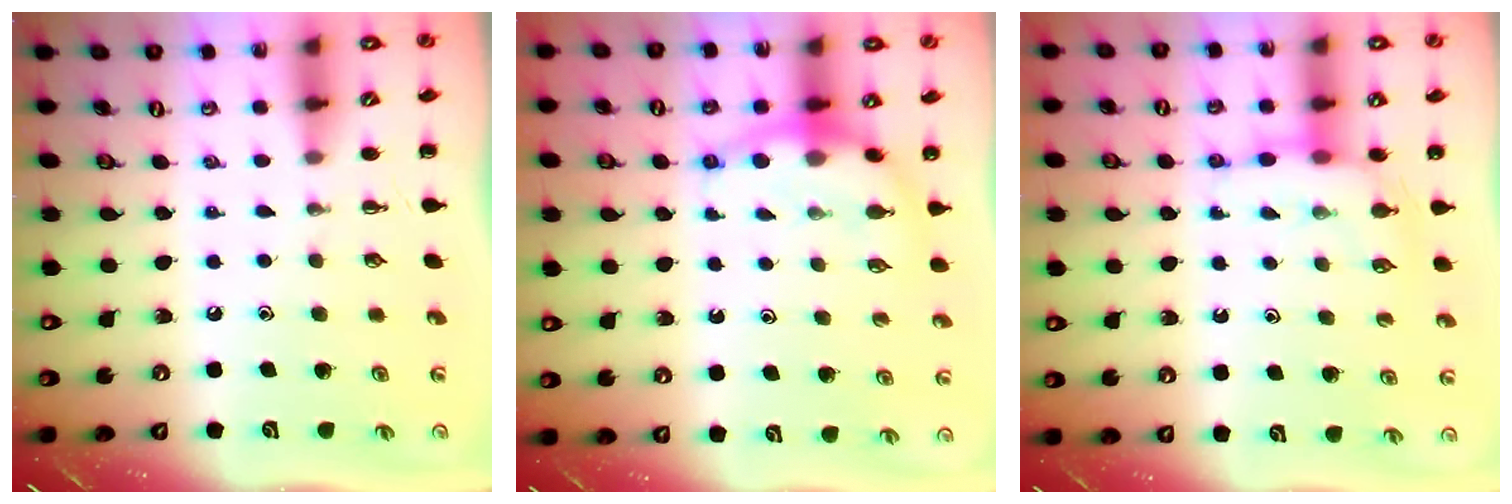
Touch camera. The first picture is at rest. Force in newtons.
{"total": 7.3, "press": 7.2, "slide": 1.3}
{"total": 7.9, "press": 7.8, "slide": 0.8}